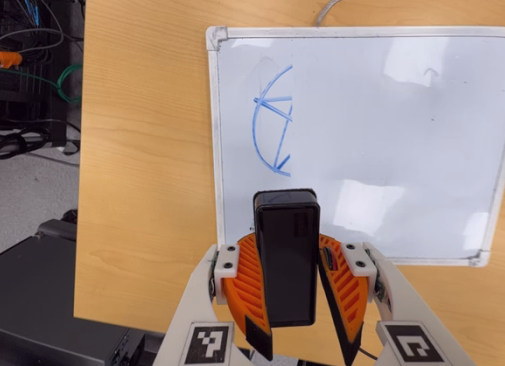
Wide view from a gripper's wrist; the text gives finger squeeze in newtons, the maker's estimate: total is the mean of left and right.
{"total": 10.1, "left": 10.5, "right": 9.7}